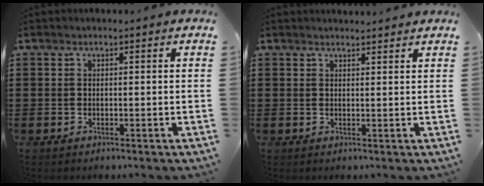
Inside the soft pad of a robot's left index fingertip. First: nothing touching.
{"total": 1.5, "force": [1.5, 0.0, 0.1], "torque": [-0.006, 0.000, 0.030]}